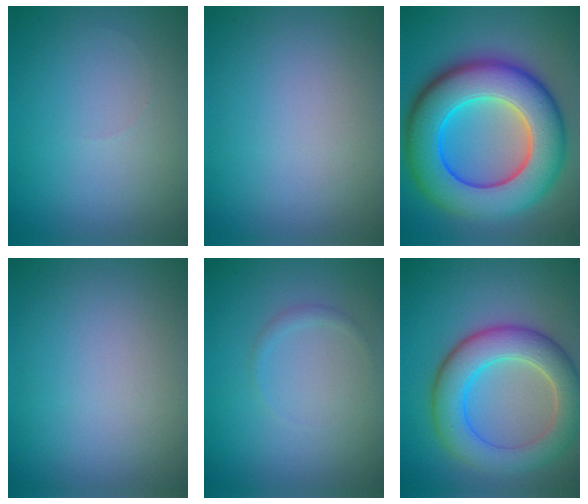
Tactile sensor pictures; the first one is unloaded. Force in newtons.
{"total": 0.0}
{"total": 13.1, "press": 13.1, "slide": 0.2}
{"total": 0.0}
{"total": 0.7, "press": 0.7, "slide": 0.0}
{"total": 7.1, "press": 7.1, "slide": 0.5}